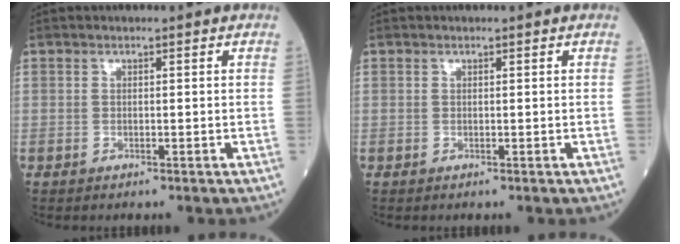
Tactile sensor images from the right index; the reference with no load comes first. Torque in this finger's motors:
{"motor_torque": [-0.06, 0.04, -0.02, -0.01]}